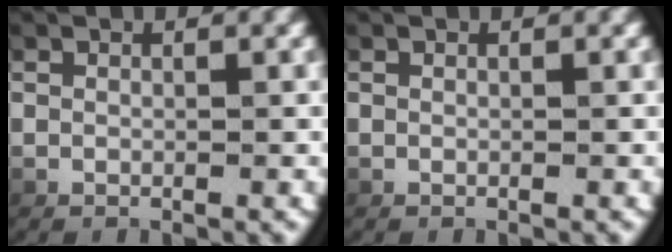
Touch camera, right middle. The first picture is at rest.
{"total": 0.0}